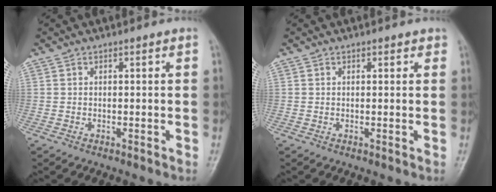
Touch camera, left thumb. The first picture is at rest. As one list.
[{"total": 0.9, "force": [0.6, 0.6, 0.4], "torque": [0.002, -0.003, 0.003]}]